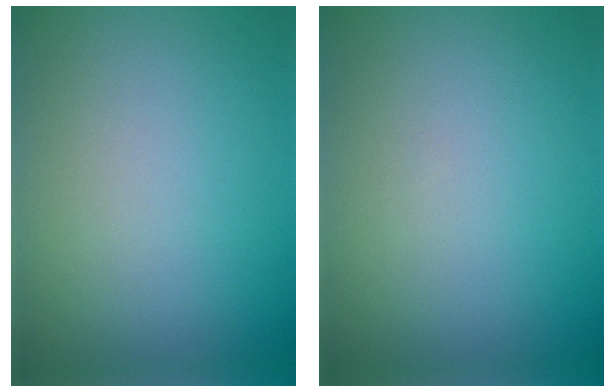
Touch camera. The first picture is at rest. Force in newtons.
{"total": 0.0}